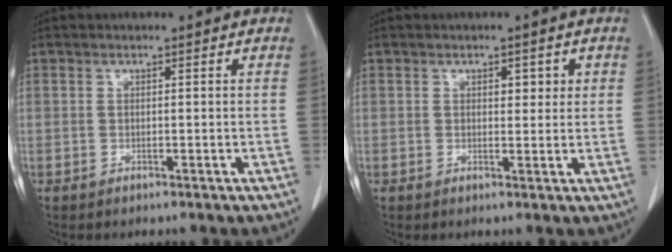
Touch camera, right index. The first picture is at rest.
{"total": 2.4, "force": [0.8, 1.3, 1.8], "torque": [-0.020, 0.001, 0.010]}